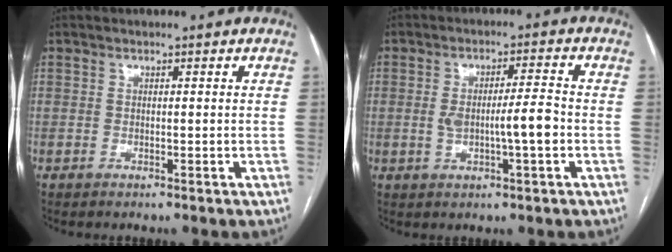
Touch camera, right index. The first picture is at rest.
{"total": 6.3, "force": [-1.0, 0.8, 6.2], "torque": [-0.113, 0.006, -0.013]}